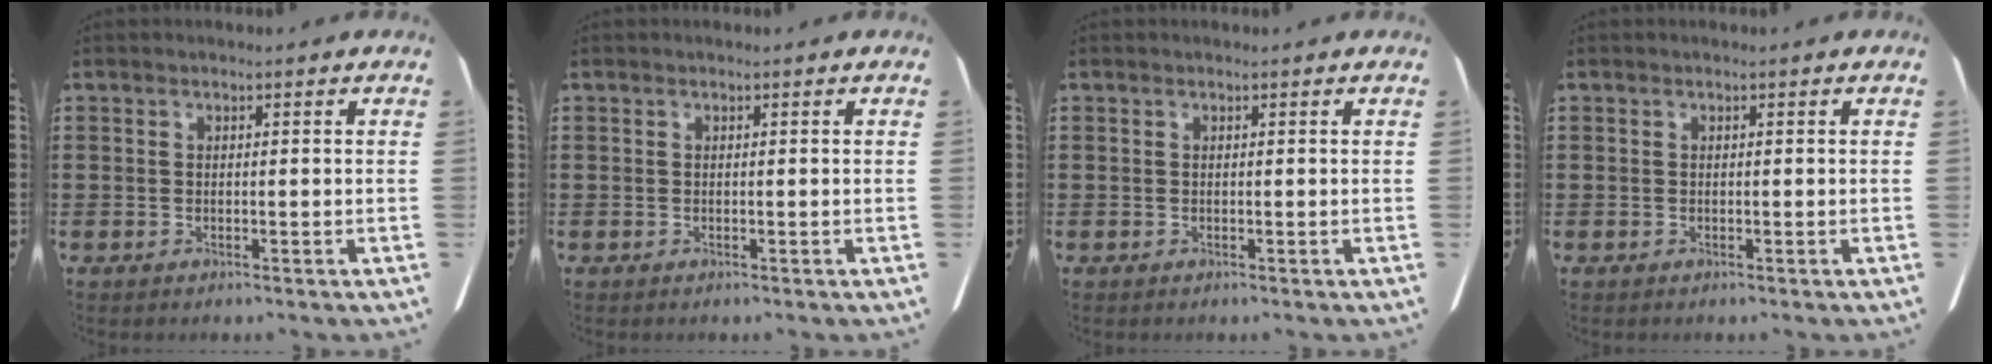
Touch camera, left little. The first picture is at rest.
{"total": 0.0}
{"total": 0.0}
{"total": 0.0}